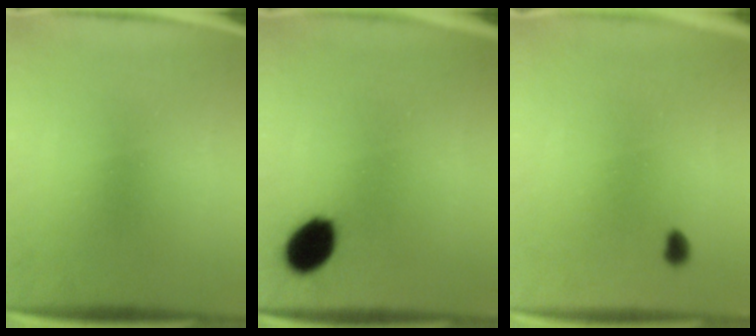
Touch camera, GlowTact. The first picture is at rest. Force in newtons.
{"total": 8.4}
{"total": 1.3}